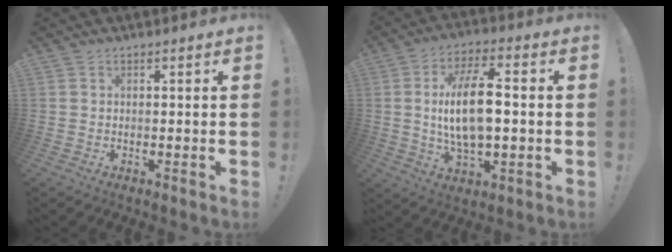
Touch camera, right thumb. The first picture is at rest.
{"total": 14.9, "force": [0.2, 6.4, 13.4], "torque": [-0.249, 0.005, -0.002]}